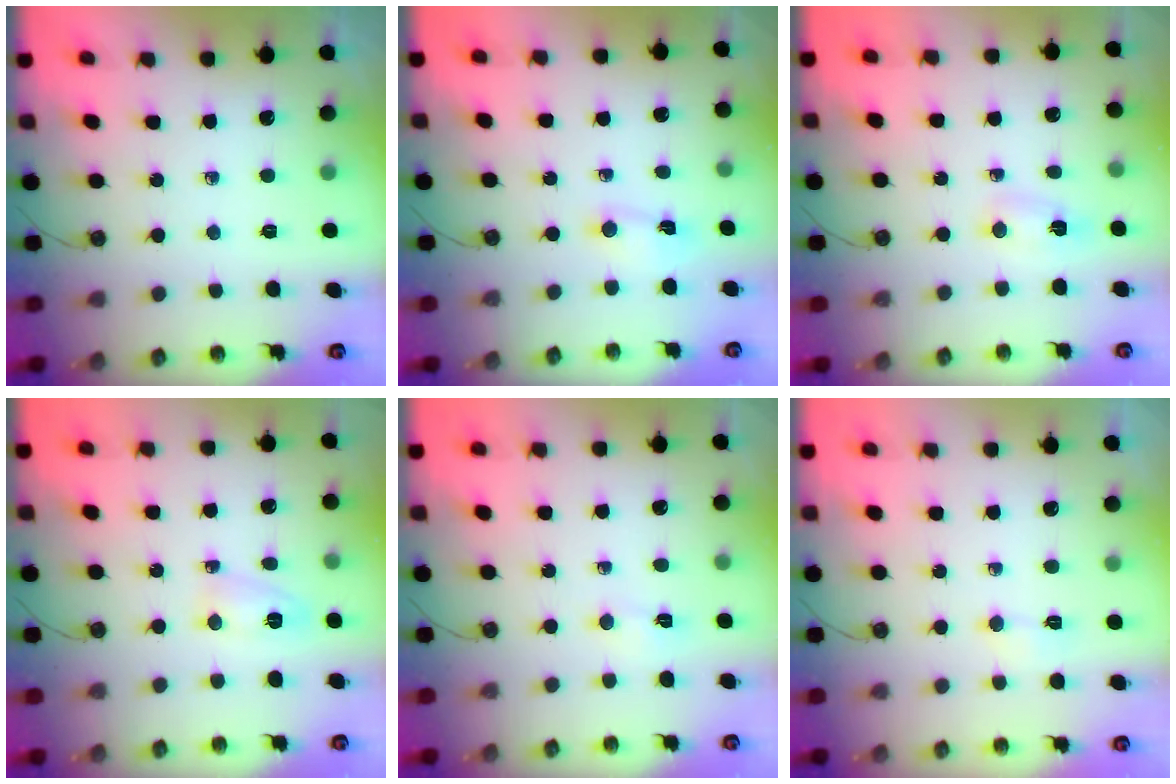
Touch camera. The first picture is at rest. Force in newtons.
{"total": 2.8, "press": 1.9, "slide": 2.1}
{"total": 2.9, "press": 1.6, "slide": 2.4}
{"total": 3.9, "press": 3.6, "slide": 1.6}
{"total": 2.6, "press": 2.6, "slide": 0.6}
{"total": 2.7, "press": 2.6, "slide": 0.5}